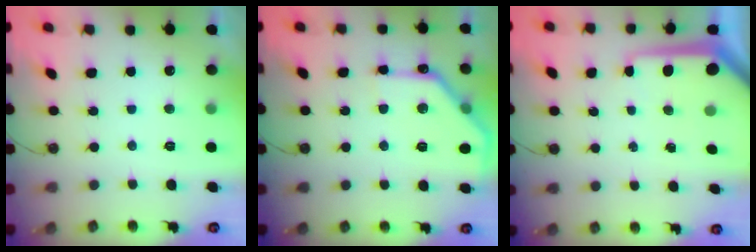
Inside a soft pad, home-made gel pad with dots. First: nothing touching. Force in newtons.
{"total": 13.9, "press": 13.8, "slide": 0.7}
{"total": 8.8, "press": 8.8, "slide": 0.9}